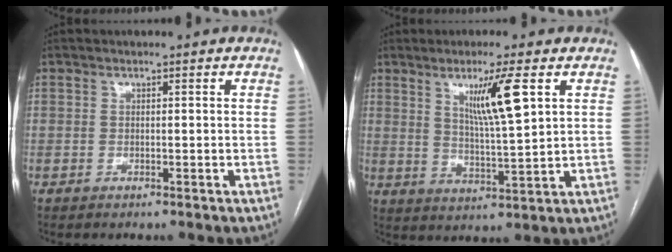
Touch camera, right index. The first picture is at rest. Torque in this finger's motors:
{"motor_torque": [0.28, 0.23, 0.21, 0.11]}